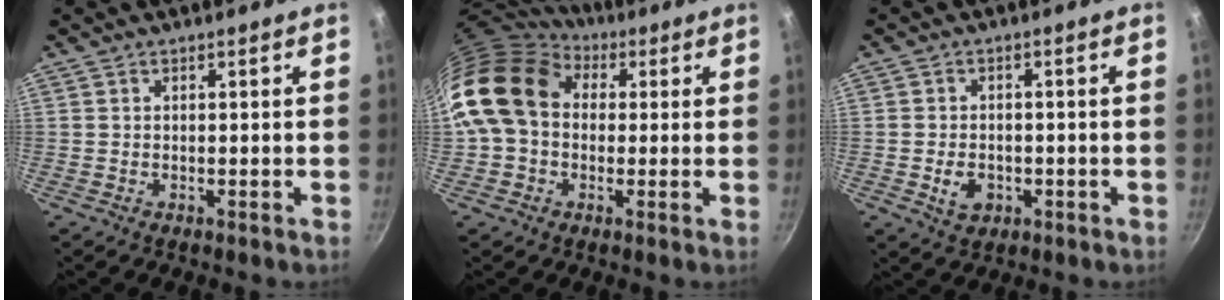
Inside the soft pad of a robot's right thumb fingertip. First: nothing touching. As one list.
[{"total": 16.0, "force": [3.1, 12.3, 9.8], "torque": [-0.163, 0.026, 0.040]}, {"total": 4.8, "force": [-1.3, 3.6, 2.8], "torque": [-0.038, 0.009, -0.016]}]